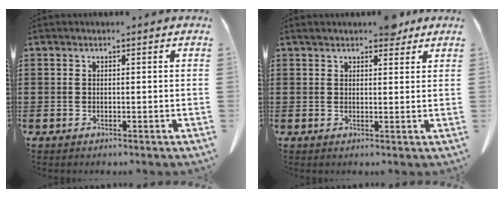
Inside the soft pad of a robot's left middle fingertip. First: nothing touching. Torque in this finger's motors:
{"motor_torque": [0.52, 0.23, 0.23, 0.01]}